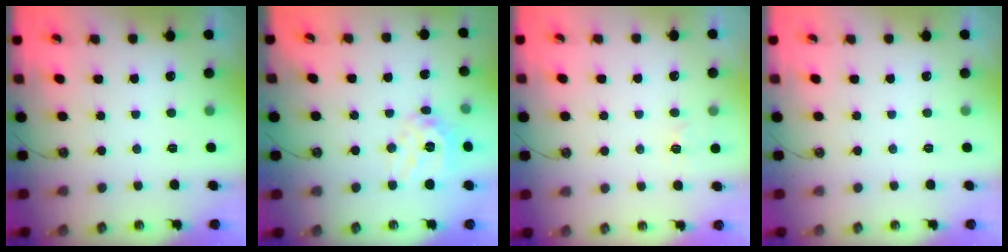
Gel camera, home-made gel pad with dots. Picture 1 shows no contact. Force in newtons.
{"total": 13.1, "press": 13.0, "slide": 2.0}
{"total": 4.8, "press": 4.7, "slide": 0.7}
{"total": 0.0}